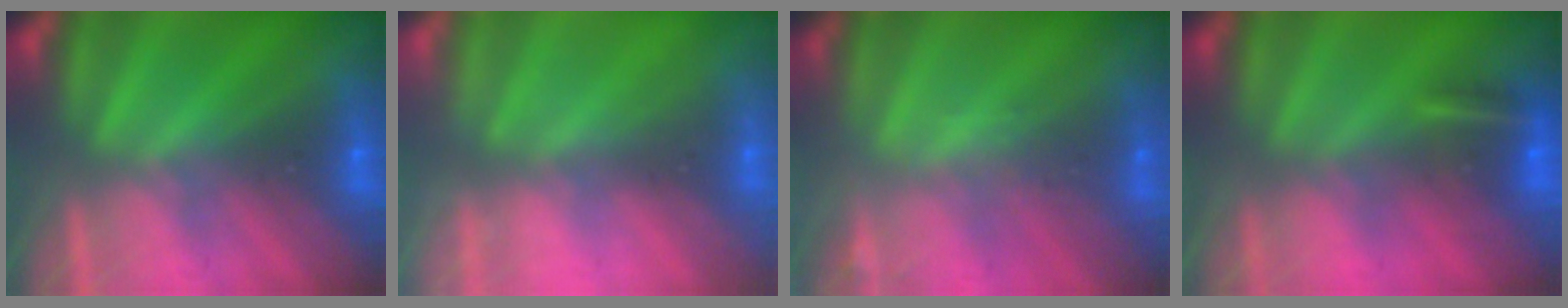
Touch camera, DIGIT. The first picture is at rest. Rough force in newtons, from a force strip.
{"total": 2.2}
{"total": 1.9}
{"total": 6.6}